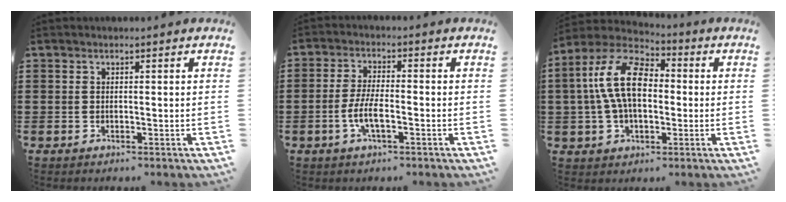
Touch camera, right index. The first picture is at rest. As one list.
[{"total": 4.9, "force": [-1.7, 1.4, 4.4], "torque": [-0.103, -0.007, -0.039]}, {"total": 12.5, "force": [1.5, 6.9, 10.3], "torque": [-0.235, 0.009, 0.020]}]